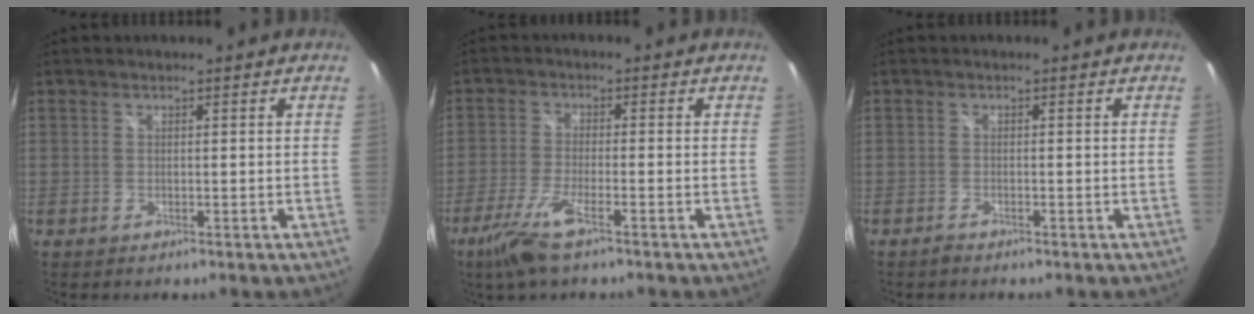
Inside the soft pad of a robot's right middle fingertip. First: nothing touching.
{"total": 7.9, "force": [-5.0, 1.2, 6.0], "torque": [-0.142, -0.018, -0.099]}
{"total": 1.2, "force": [-1.0, 0.3, 0.5], "torque": [-0.010, -0.004, -0.022]}